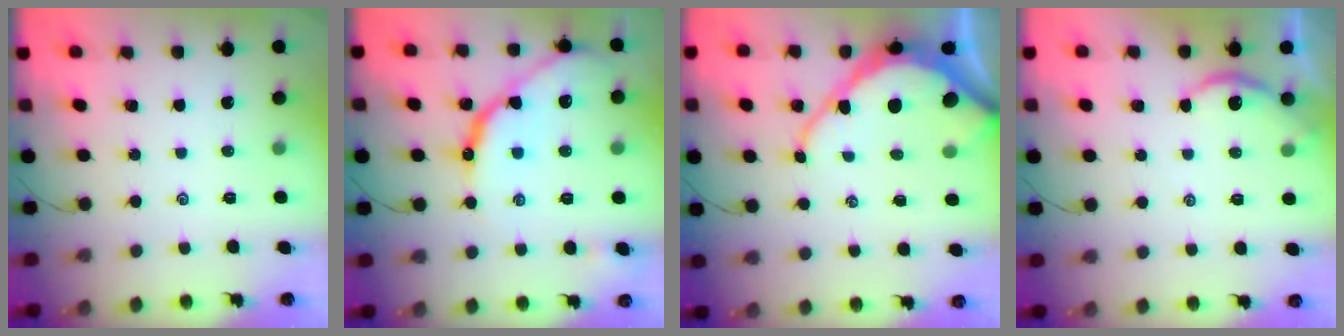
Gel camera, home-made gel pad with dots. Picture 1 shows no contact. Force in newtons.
{"total": 13.6, "press": 13.5, "slide": 1.4}
{"total": 12.6, "press": 12.6, "slide": 1.3}
{"total": 3.2, "press": 3.1, "slide": 0.6}